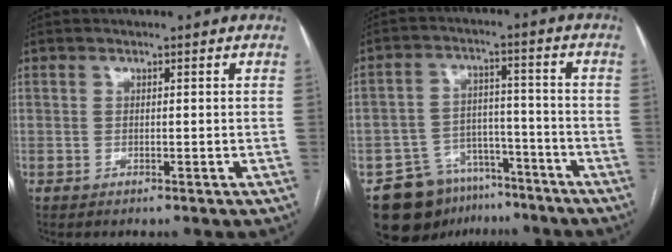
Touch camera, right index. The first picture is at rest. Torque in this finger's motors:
{"motor_torque": [-0.27, 0.04, -0.60, -0.21]}